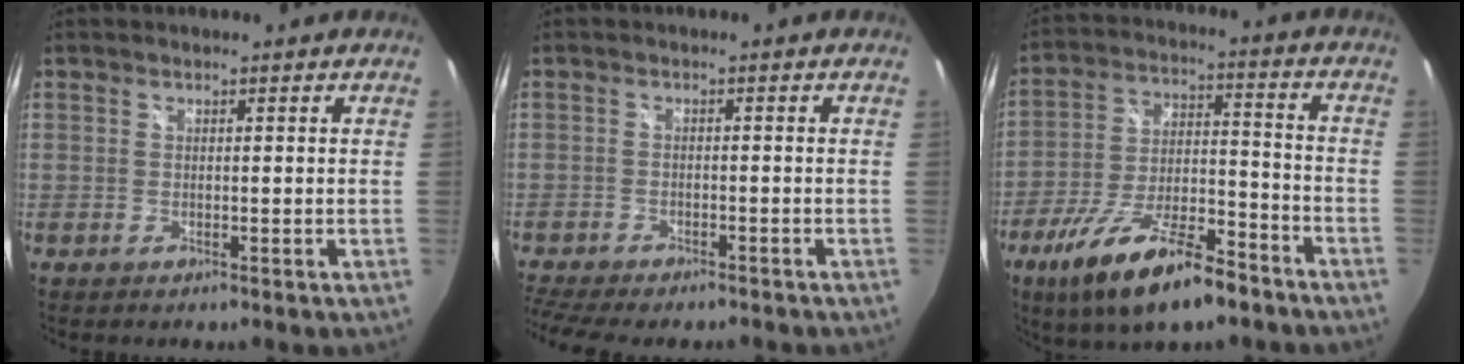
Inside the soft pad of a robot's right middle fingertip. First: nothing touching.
{"total": 10.0, "force": [-8.6, 2.5, 4.3], "torque": [-0.112, -0.030, -0.139]}
{"total": 17.9, "force": [-12.0, 5.4, 12.2], "torque": [-0.236, -0.029, -0.201]}